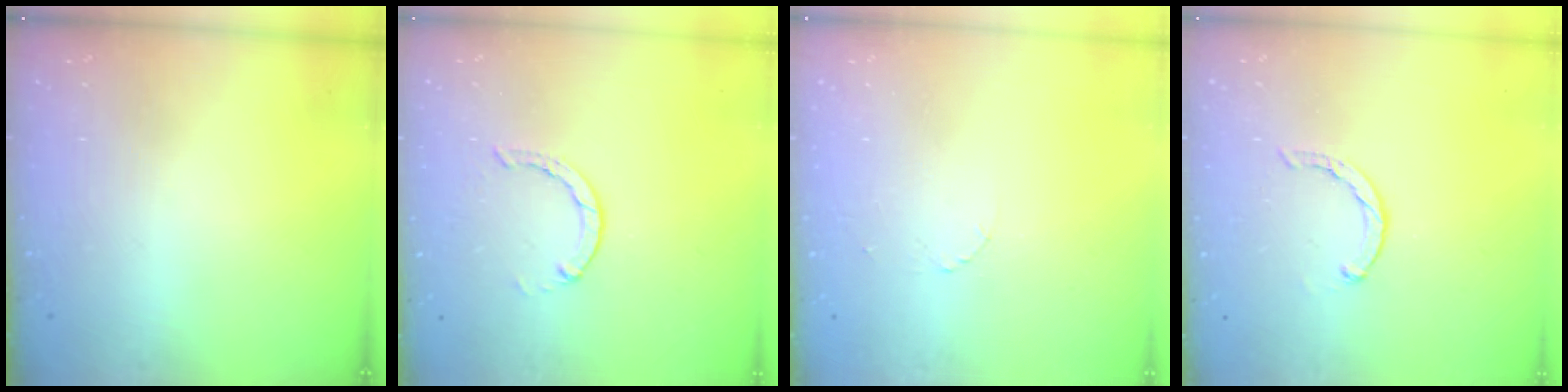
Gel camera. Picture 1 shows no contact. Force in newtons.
{"total": 1.3, "press": 1.2, "slide": 0.3}
{"total": 1.3, "press": 1.3, "slide": 0.1}
{"total": 1.1, "press": 1.1, "slide": 0.2}